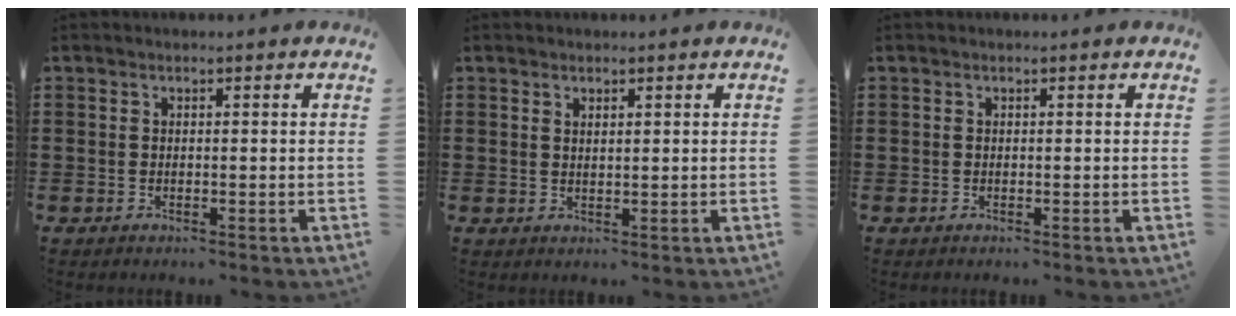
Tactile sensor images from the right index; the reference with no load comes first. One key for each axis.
{"total": 0.9, "fx": 0.9, "fy": 0.3, "fz": 0.3, "tx": -0.005, "ty": 0.002, "tz": 0.015}
{"total": 0.0}